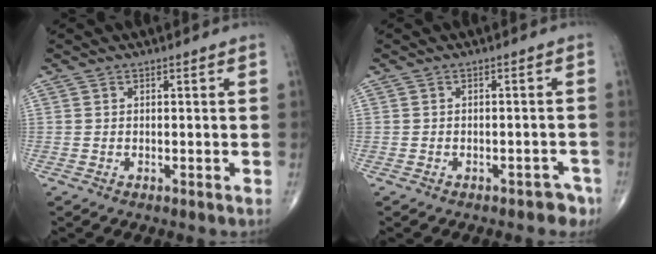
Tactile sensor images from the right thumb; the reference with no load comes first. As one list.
[{"total": 3.6, "force": [-2.7, 2.0, 1.3], "torque": [-0.003, 0.022, -0.030]}]